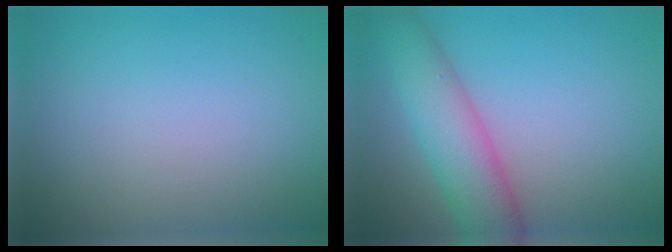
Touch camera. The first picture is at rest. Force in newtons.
{"total": 6.2, "press": 6.2, "slide": 0.3}